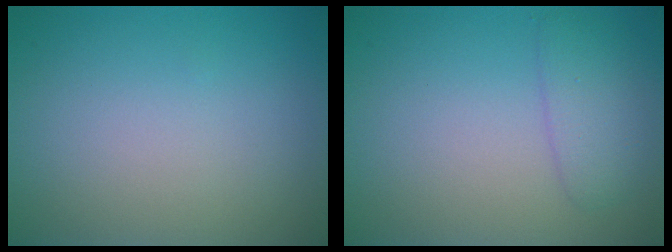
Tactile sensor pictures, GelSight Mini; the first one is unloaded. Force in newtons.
{"total": 2.3, "press": 2.3, "slide": 0.1}